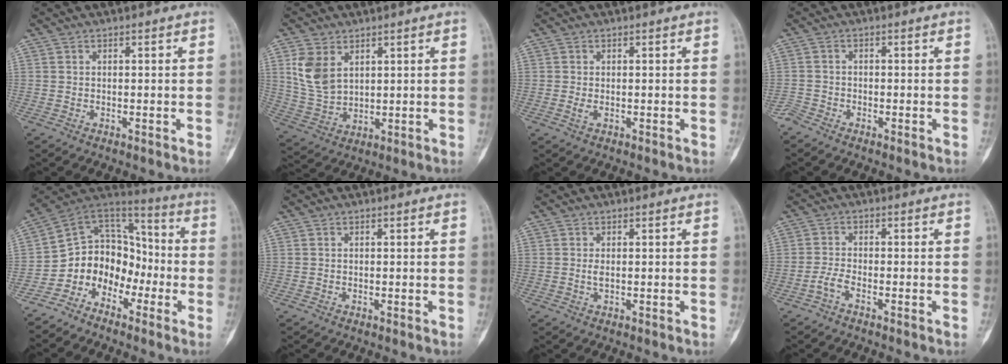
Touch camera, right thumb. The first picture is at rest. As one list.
[{"total": 8.5, "force": [3.4, 5.7, 5.3], "torque": [-0.099, -0.011, 0.083]}, {"total": 1.1, "force": [-0.1, 0.6, 0.9], "torque": [-0.019, -0.003, -0.003]}, {"total": 2.0, "force": [-1.9, 0.5, -0.1], "torque": [0.007, -0.003, -0.044]}, {"total": 12.4, "force": [-6.0, 9.7, 5.0], "torque": [-0.036, 0.103, -0.119]}, {"total": 0.0}, {"total": 0.8, "force": [0.0, 0.3, 0.8], "torque": [-0.019, -0.002, 0.001]}, {"total": 2.2, "force": [-1.5, 0.4, 1.6], "torque": [-0.040, 0.008, -0.034]}]